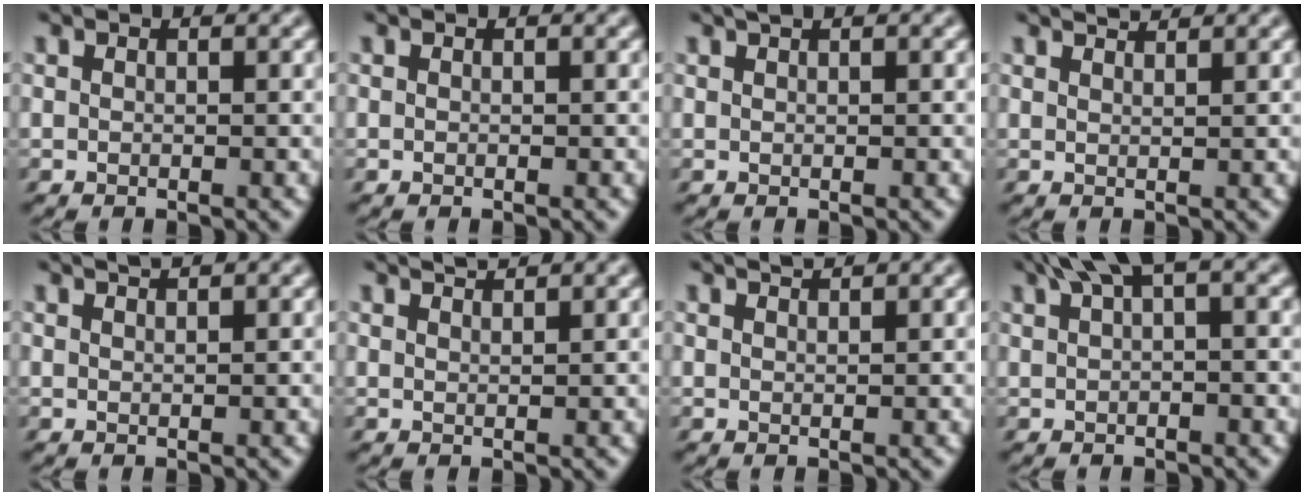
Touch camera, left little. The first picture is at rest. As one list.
[{"total": 0.0}, {"total": 1.4, "force": [1.1, 0.3, 0.8], "torque": [-0.004, 0.007, 0.012]}, {"total": 2.1, "force": [2.0, 0.2, 0.7], "torque": [0.001, 0.014, 0.017]}, {"total": 1.9, "force": [1.6, 0.3, 0.8], "torque": [-0.001, 0.014, 0.014]}, {"total": 2.6, "force": [2.3, 0.4, 1.0], "torque": [-0.006, 0.018, 0.020]}, {"total": 1.9, "force": [1.7, 0.2, 0.7], "torque": [0.002, 0.014, 0.015]}, {"total": 5.6, "force": [3.2, 1.8, 4.2], "torque": [-0.092, 0.025, 0.055]}]